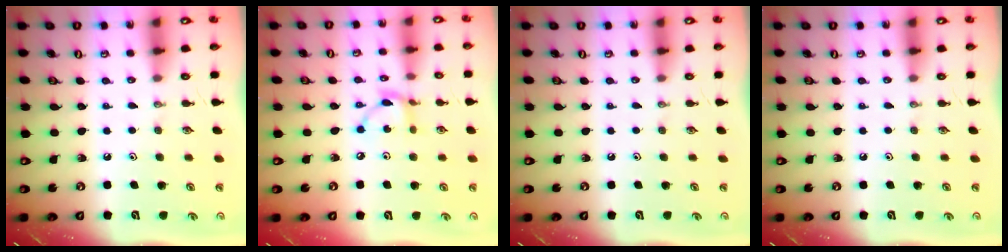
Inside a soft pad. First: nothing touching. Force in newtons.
{"total": 6.3, "press": 6.3, "slide": 0.2}
{"total": 0.0}
{"total": 0.0}